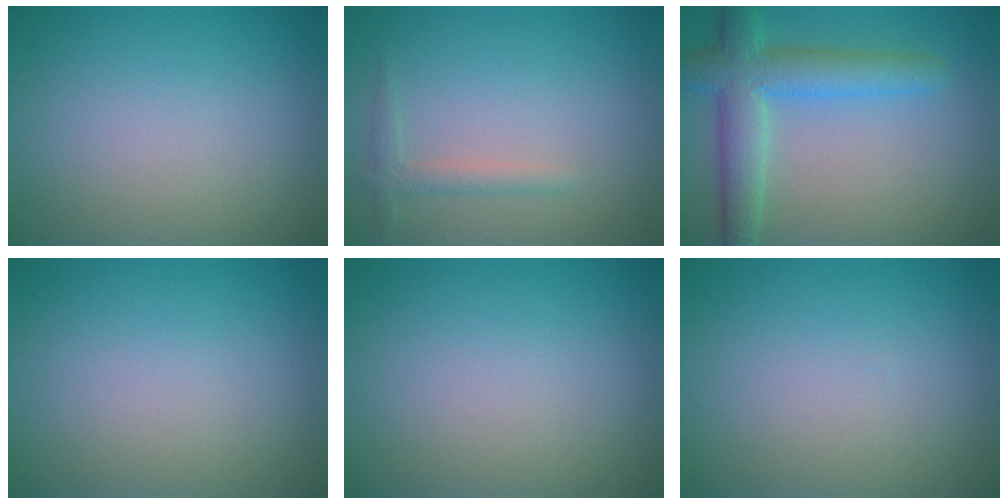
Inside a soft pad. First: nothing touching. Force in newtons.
{"total": 1.5, "press": 1.5, "slide": 0.1}
{"total": 5.8, "press": 5.8, "slide": 0.3}
{"total": 0.0}
{"total": 0.0}
{"total": 0.0}